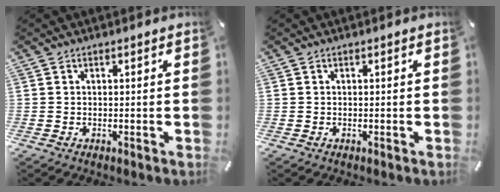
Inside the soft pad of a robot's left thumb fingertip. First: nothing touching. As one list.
[{"total": 0.0}]